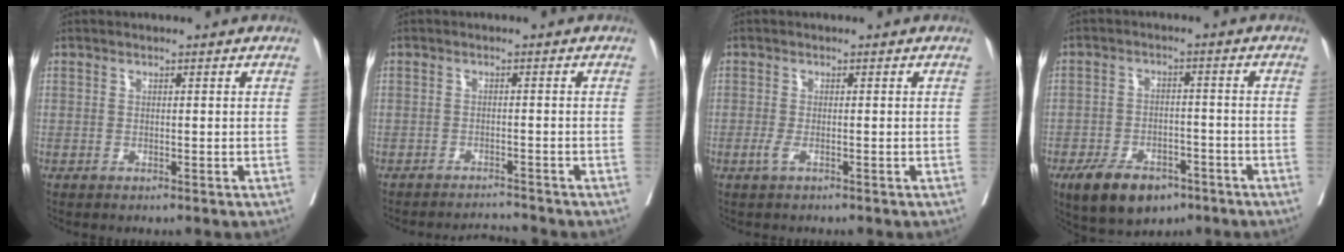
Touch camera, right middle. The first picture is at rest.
{"total": 2.9, "force": [-2.7, -0.9, -0.6], "torque": [0.010, -0.012, -0.041]}
{"total": 1.2, "force": [-0.6, 0.2, 1.0], "torque": [-0.025, -0.003, -0.011]}
{"total": 9.0, "force": [-5.7, 4.8, 5.1], "torque": [-0.086, -0.002, -0.086]}